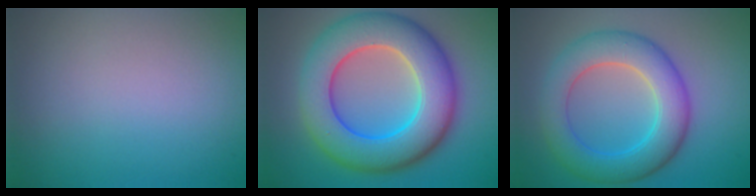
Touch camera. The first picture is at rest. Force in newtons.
{"total": 11.1, "press": 11.1, "slide": 0.4}
{"total": 6.9, "press": 6.9, "slide": 0.2}